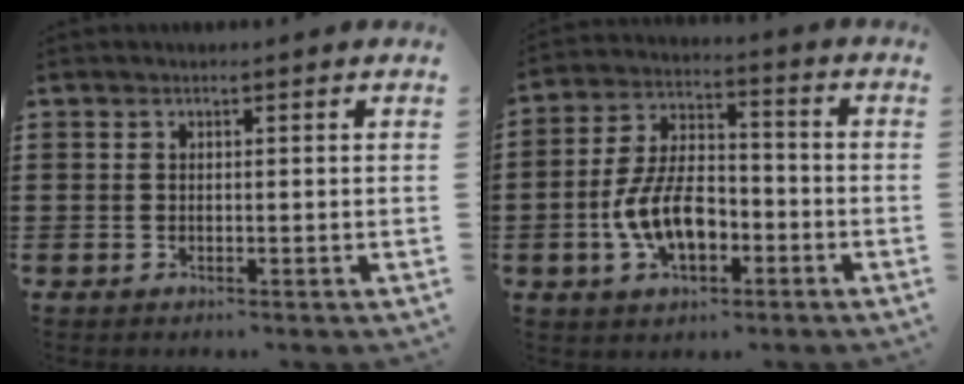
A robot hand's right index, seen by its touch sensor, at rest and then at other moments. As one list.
[{"total": 9.5, "force": [-3.1, 5.0, 7.4], "torque": [-0.167, 0.003, -0.062]}]